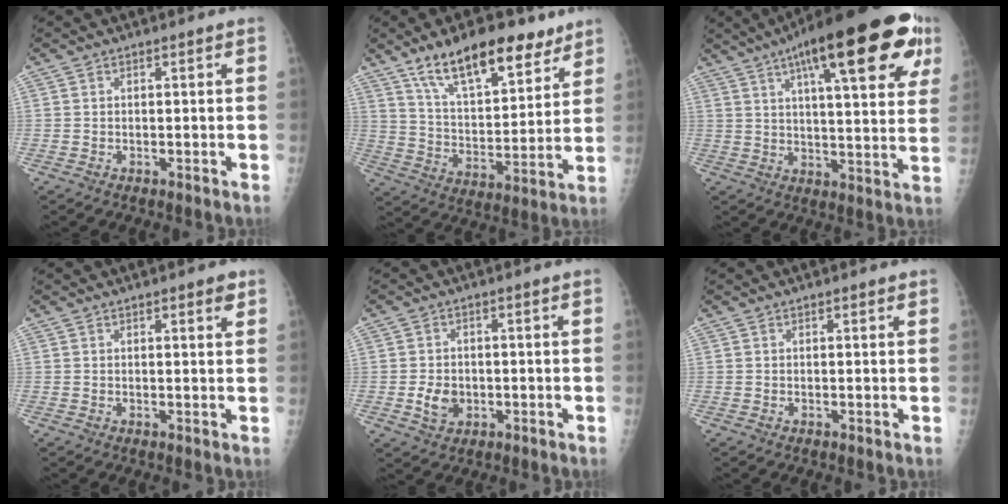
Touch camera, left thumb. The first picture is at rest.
{"total": 18.3, "force": [12.4, 7.2, 11.3], "torque": [-0.144, -0.060, 0.214]}
{"total": 26.4, "force": [13.0, 7.4, 21.7], "torque": [-0.294, -0.003, 0.182]}
{"total": 2.5, "force": [1.6, 0.7, 1.8], "torque": [-0.015, -0.006, 0.018]}
{"total": 4.4, "force": [-0.8, 3.5, 2.6], "torque": [-0.034, 0.002, -0.008]}
{"total": 0.9, "force": [0.7, 0.3, 0.6], "torque": [-0.006, -0.002, 0.008]}